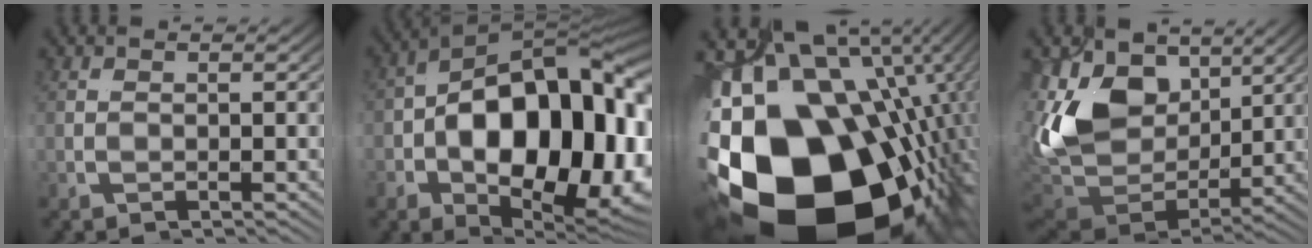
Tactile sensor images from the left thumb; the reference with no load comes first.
{"total": 19.7, "force": [-3.6, 10.0, 16.6], "torque": [-0.287, -0.019, -0.046]}
{"total": 29.5, "force": [-9.3, 17.5, 21.8], "torque": [-0.414, -0.067, -0.120]}
{"total": 11.1, "force": [0.5, 5.8, 9.5], "torque": [-0.184, 0.015, -0.009]}